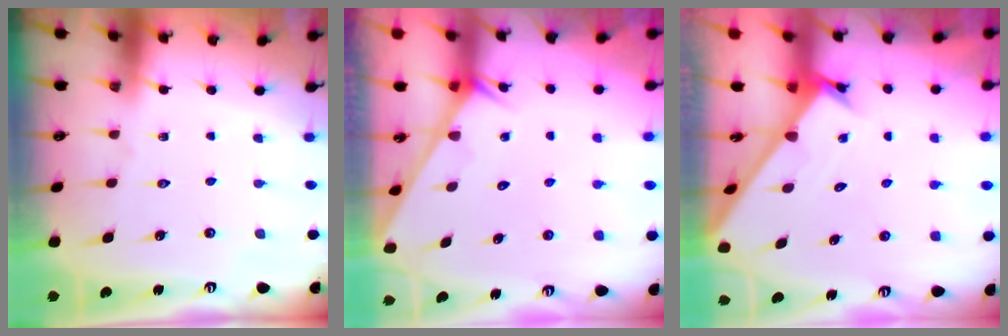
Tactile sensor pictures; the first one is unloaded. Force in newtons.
{"total": 1.5, "press": 1.5, "slide": 0.1}
{"total": 1.6, "press": 1.6, "slide": 0.1}